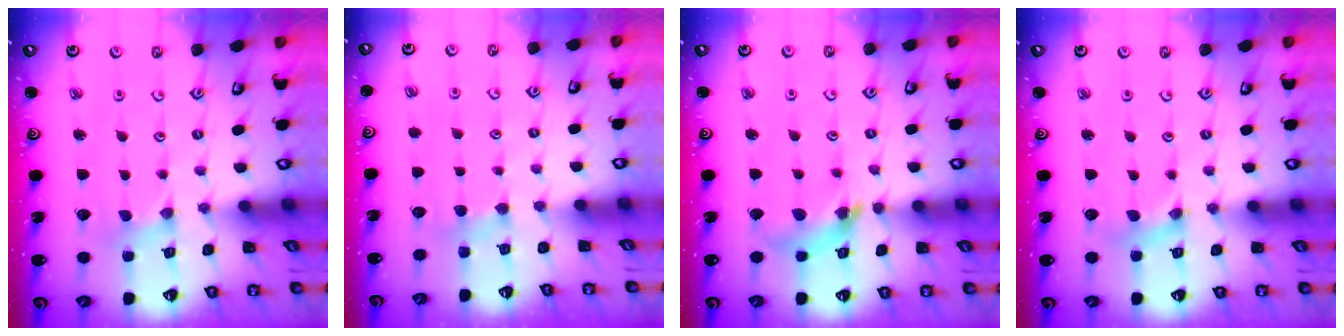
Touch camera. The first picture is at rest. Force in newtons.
{"total": 2.9, "press": 2.9, "slide": 0.5}
{"total": 12.0, "press": 11.9, "slide": 1.3}
{"total": 3.3, "press": 3.2, "slide": 0.4}